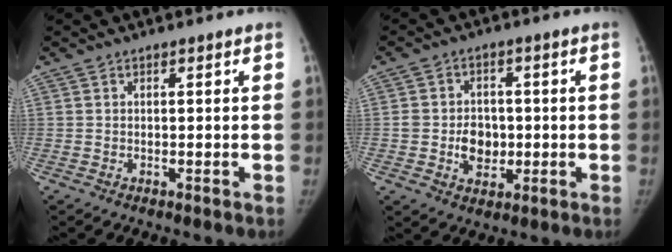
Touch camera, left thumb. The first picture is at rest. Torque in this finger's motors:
{"motor_torque": [-0.04, 0.05, 0.52, 0.35, 0.01]}